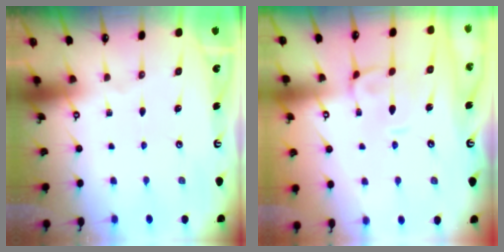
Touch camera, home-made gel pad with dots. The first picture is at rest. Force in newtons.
{"total": 0.9, "press": 0.5, "slide": 0.7}